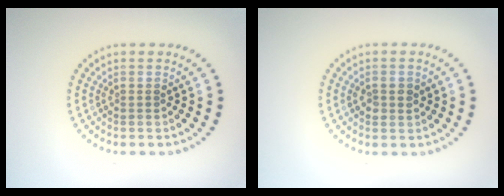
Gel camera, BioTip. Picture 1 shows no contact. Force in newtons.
{"total": 1.5, "press": 1.5, "slide": 0.1}